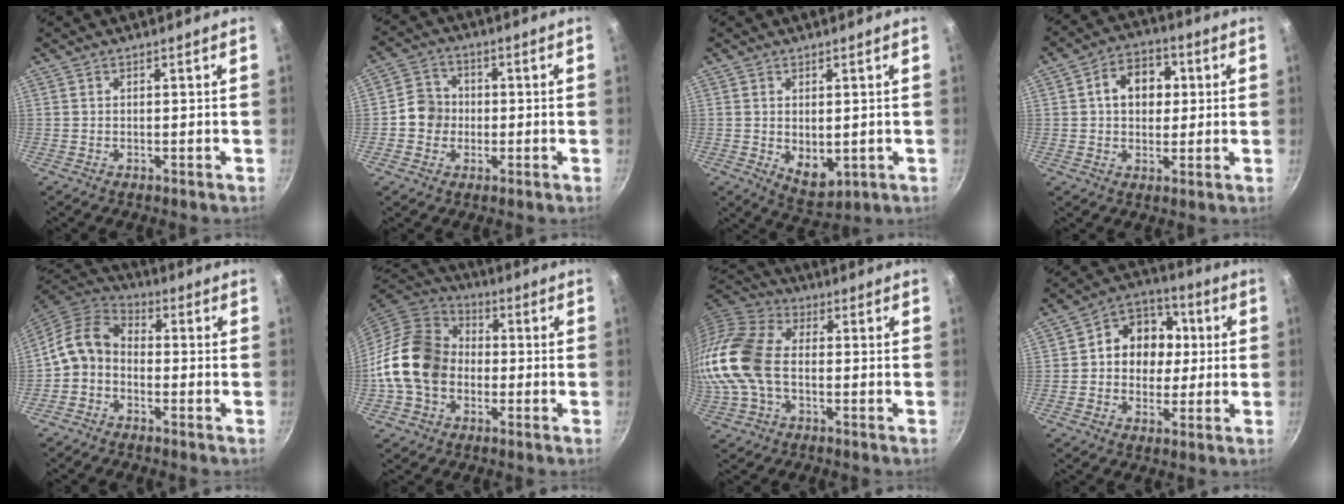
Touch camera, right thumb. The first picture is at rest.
{"total": 6.2, "force": [-0.7, 5.8, 2.2], "torque": [-0.008, 0.016, -0.027]}
{"total": 6.3, "force": [-0.1, 4.0, 4.9], "torque": [-0.063, -0.018, 0.012]}
{"total": 9.8, "force": [1.7, 7.4, 6.2], "torque": [-0.058, 0.010, 0.016]}
{"total": 8.6, "force": [-1.9, 6.4, 5.3], "torque": [-0.096, 0.044, -0.056]}
{"total": 16.7, "force": [-1.9, 13.1, 10.1], "torque": [-0.163, 0.037, -0.048]}
{"total": 16.1, "force": [-1.2, 10.2, 12.5], "torque": [-0.254, 0.030, -0.038]}
{"total": 12.7, "force": [1.2, 10.5, 6.9], "torque": [-0.058, 0.016, 0.001]}